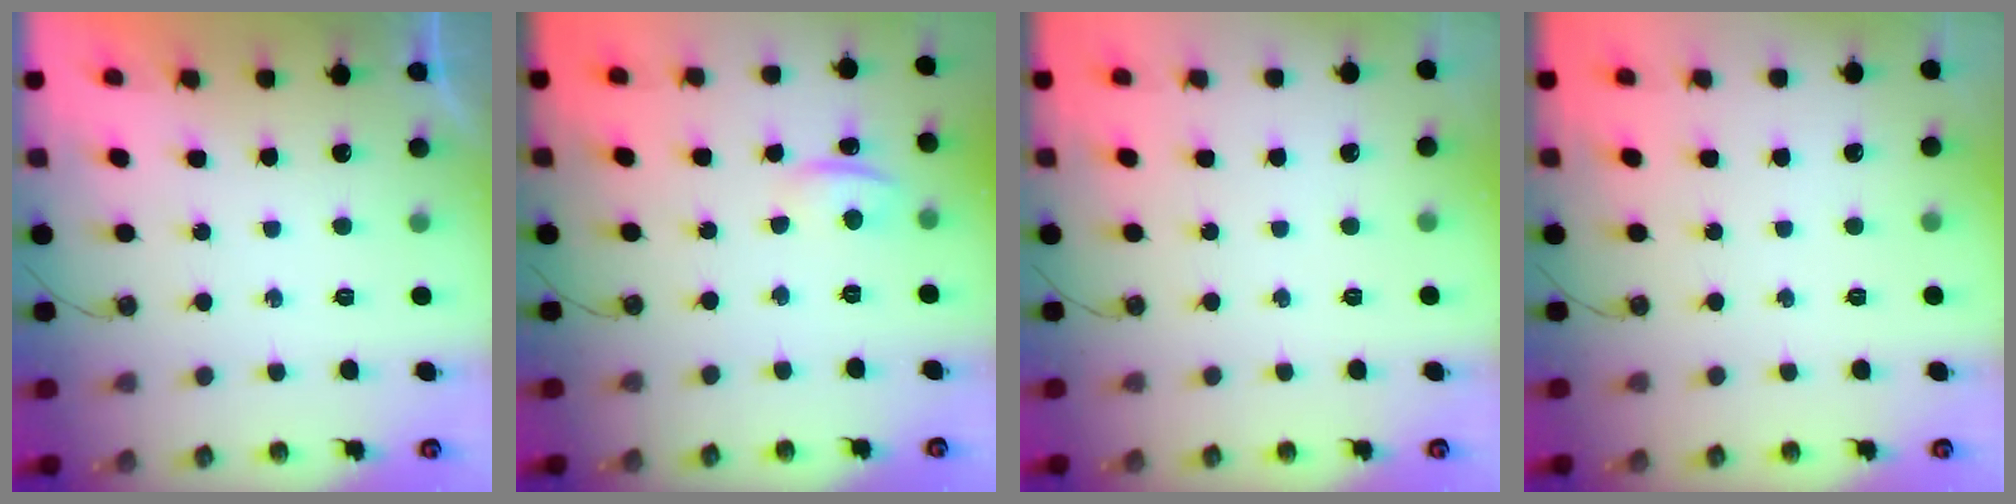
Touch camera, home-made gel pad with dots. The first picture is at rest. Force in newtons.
{"total": 1.6, "press": 1.2, "slide": 1.0}
{"total": 0.0}
{"total": 0.0}